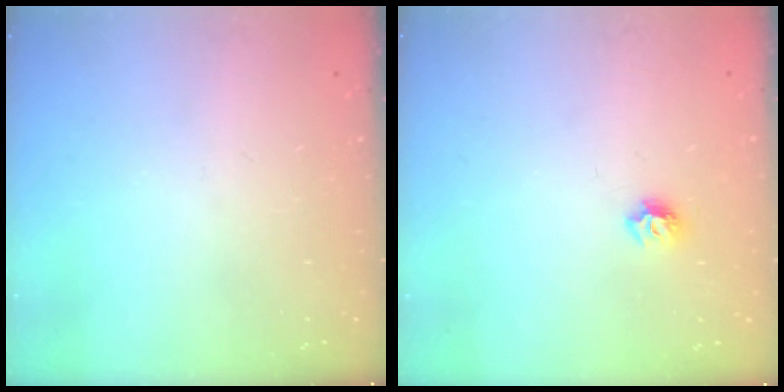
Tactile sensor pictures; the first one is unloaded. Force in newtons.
{"total": 6.5, "press": 6.5, "slide": 0.8}